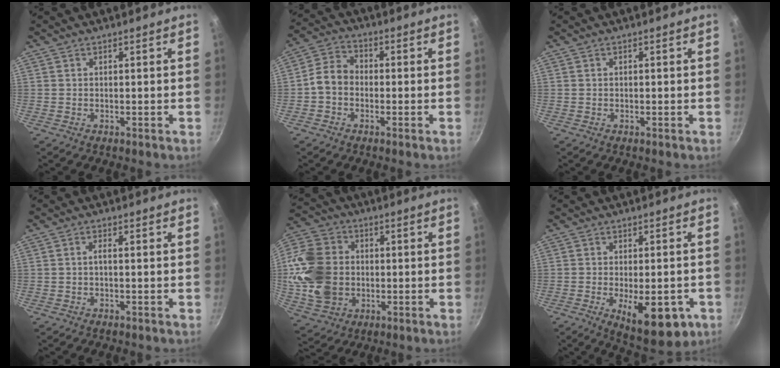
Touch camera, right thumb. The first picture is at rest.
{"total": 6.7, "force": [-1.3, 5.2, 3.9], "torque": [-0.061, 0.027, -0.037]}
{"total": 0.0}
{"total": 1.3, "force": [-0.1, 0.5, 1.2], "torque": [-0.021, 0.003, -0.003]}
{"total": 18.7, "force": [-0.6, 14.6, 11.7], "torque": [-0.245, 0.011, -0.008]}
{"total": 12.7, "force": [-4.4, 5.5, 10.5], "torque": [-0.140, -0.001, -0.048]}